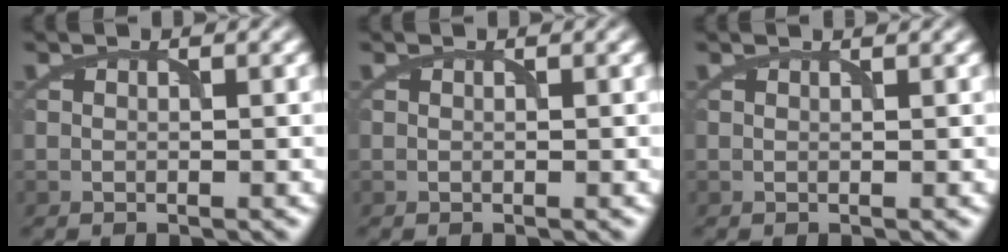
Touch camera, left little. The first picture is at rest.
{"total": 0.0}
{"total": 0.7, "force": [0.6, 0.1, 0.3], "torque": [-0.011, -0.003, 0.002]}